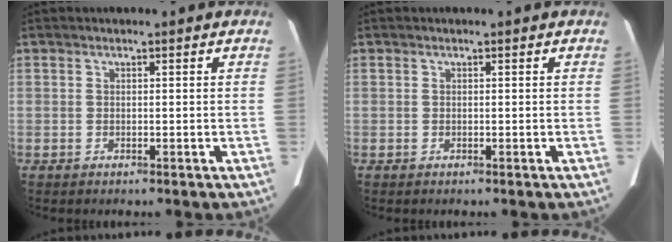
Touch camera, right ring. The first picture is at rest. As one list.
[{"total": 0.0}]